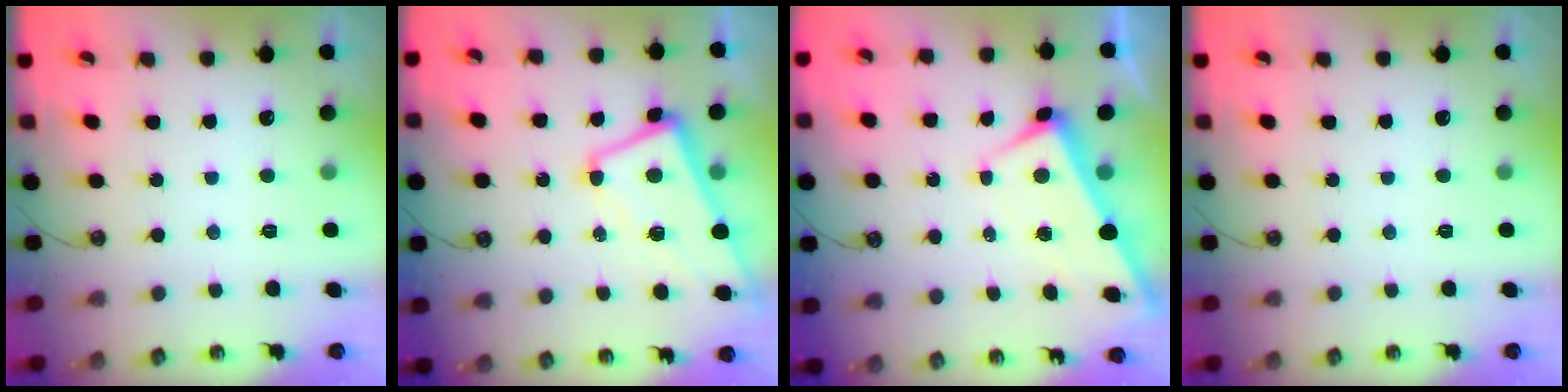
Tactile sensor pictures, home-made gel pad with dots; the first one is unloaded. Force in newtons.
{"total": 1.5, "press": 1.2, "slide": 0.8}
{"total": 2.8, "press": 2.8, "slide": 0.6}
{"total": 0.0}